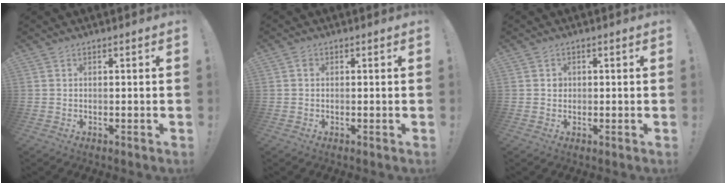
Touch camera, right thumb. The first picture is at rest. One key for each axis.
{"total": 0.8, "fx": 0.0, "fy": 0.8, "fz": 0.3, "tx": 0.000, "ty": 0.001, "tz": -0.001}
{"total": 1.6, "fx": 0.2, "fy": 1.5, "fz": 0.5, "tx": -0.002, "ty": 0.001, "tz": 0.000}